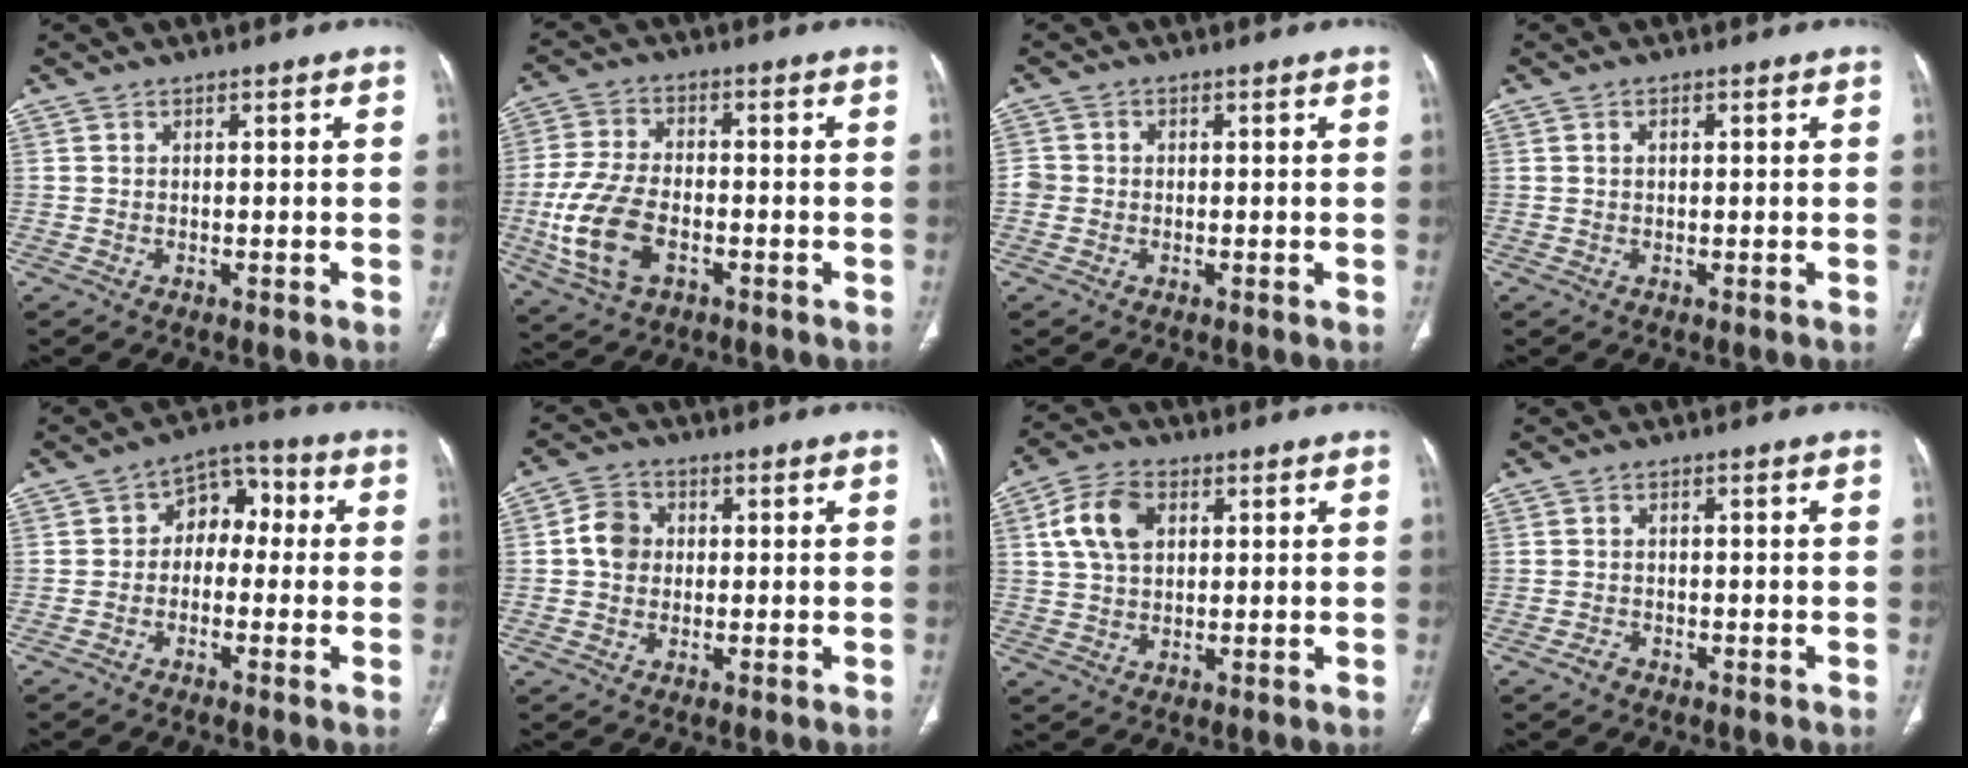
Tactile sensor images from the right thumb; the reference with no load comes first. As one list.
[{"total": 12.8, "force": [-3.5, 7.5, 9.7], "torque": [-0.208, 0.010, -0.065]}, {"total": 2.3, "force": [-0.4, 2.2, 0.6], "torque": [0.000, 0.009, -0.009]}, {"total": 1.1, "force": [0.3, 0.7, 0.8], "torque": [-0.016, 0.005, 0.005]}, {"total": 7.7, "force": [-0.2, 5.6, 5.3], "torque": [-0.041, 0.037, -0.019]}, {"total": 7.1, "force": [0.5, 6.3, 3.2], "torque": [-0.037, 0.012, -0.003]}, {"total": 8.8, "force": [2.5, 5.9, 6.1], "torque": [-0.109, 0.007, 0.043]}, {"total": 1.4, "force": [-1.0, 0.9, 0.4], "torque": [-0.010, 0.006, -0.021]}]